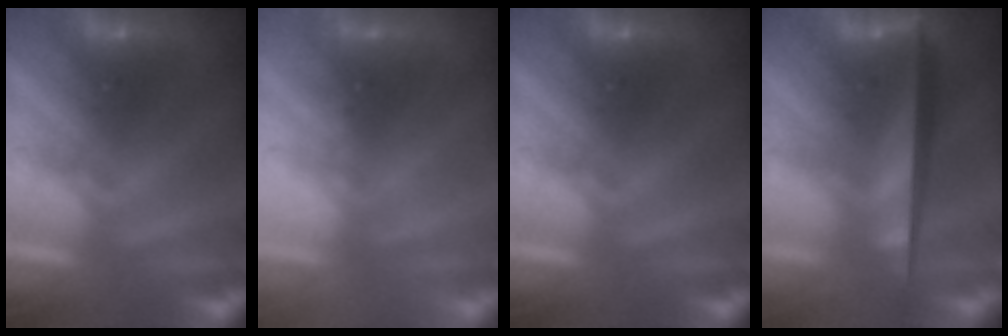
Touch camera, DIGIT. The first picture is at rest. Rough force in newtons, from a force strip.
{"total": 2.1}
{"total": 0.0}
{"total": 7.8}